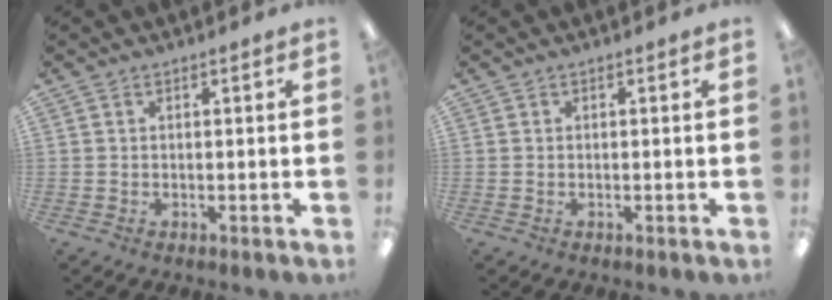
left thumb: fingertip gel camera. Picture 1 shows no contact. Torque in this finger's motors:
{"motor_torque": [-0.01, 0.02, -0.03, 0.02, 0.00]}